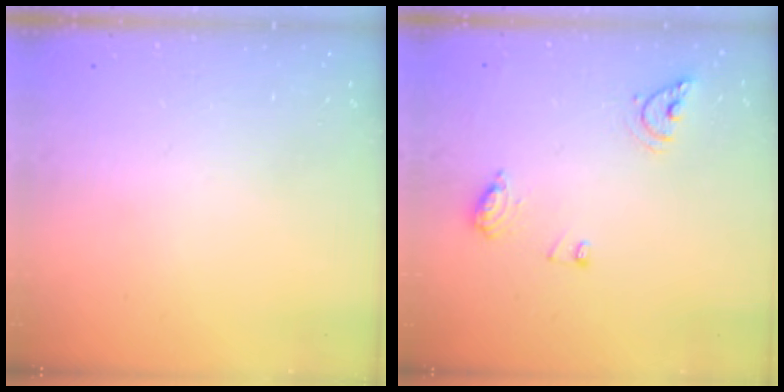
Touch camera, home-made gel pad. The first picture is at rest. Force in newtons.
{"total": 8.3, "press": 8.2, "slide": 0.9}